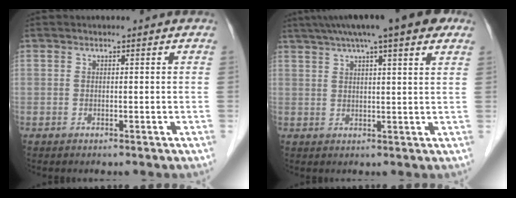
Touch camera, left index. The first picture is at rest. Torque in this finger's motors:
{"motor_torque": [0.99, -1.15, 1.06, 0.21]}